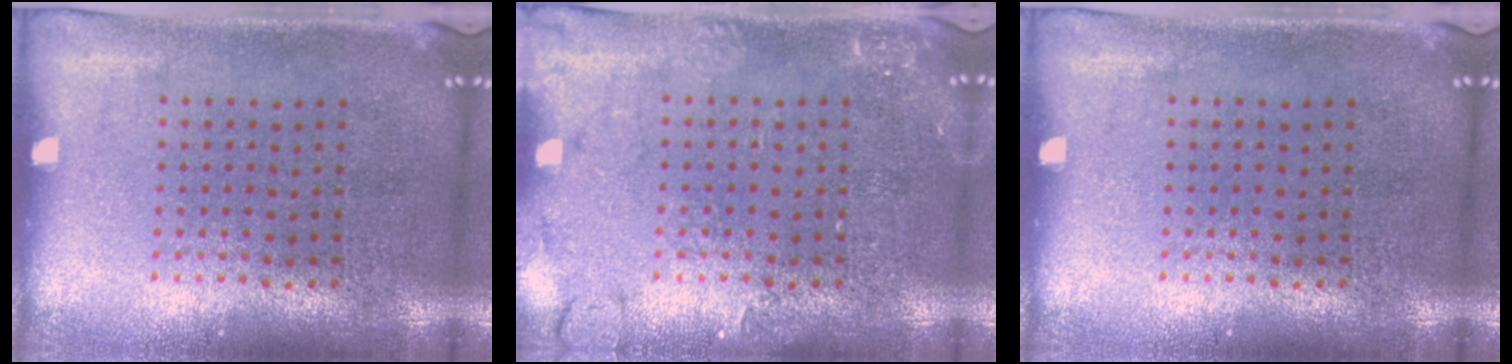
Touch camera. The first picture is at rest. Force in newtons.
{"total": 2.2, "press": 2.2, "slide": 0.4}
{"total": 0.0}